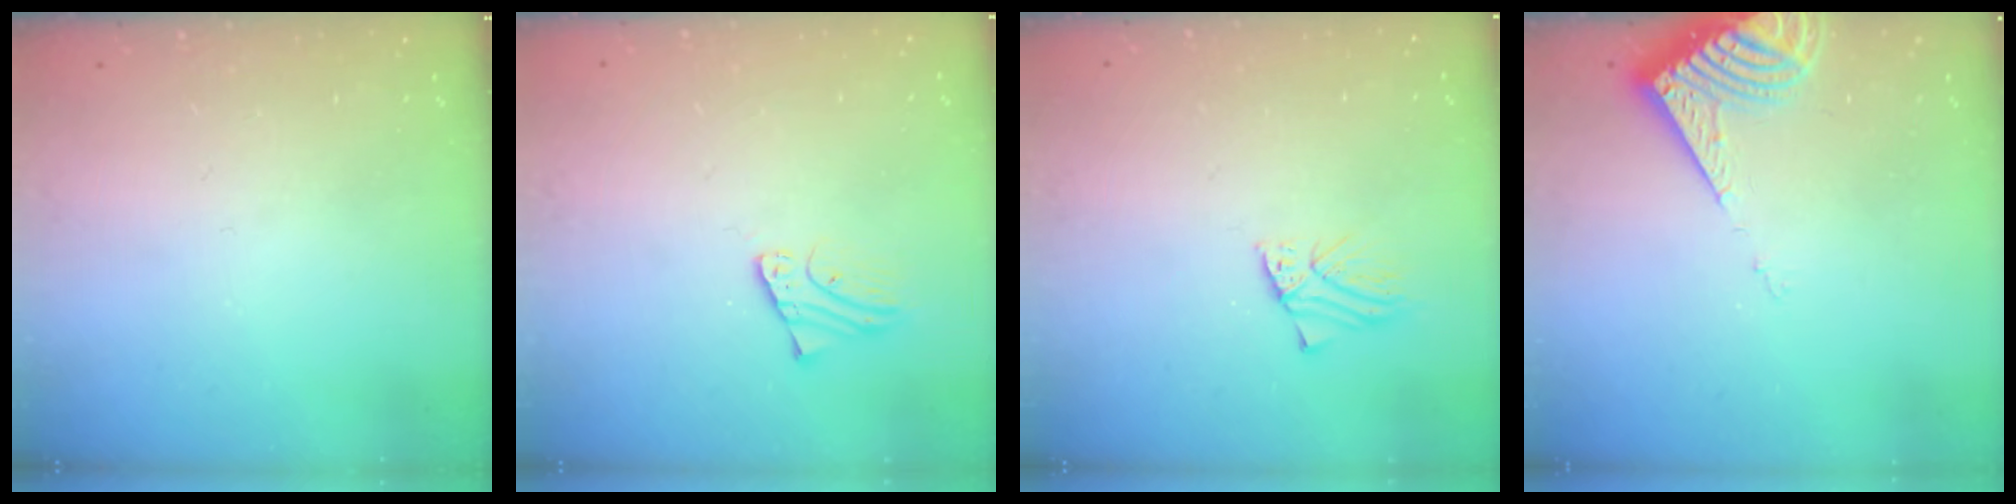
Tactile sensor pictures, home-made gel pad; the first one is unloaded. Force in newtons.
{"total": 2.0, "press": 2.0, "slide": 0.0}
{"total": 1.8, "press": 1.8, "slide": 0.1}
{"total": 7.9, "press": 7.9, "slide": 0.8}